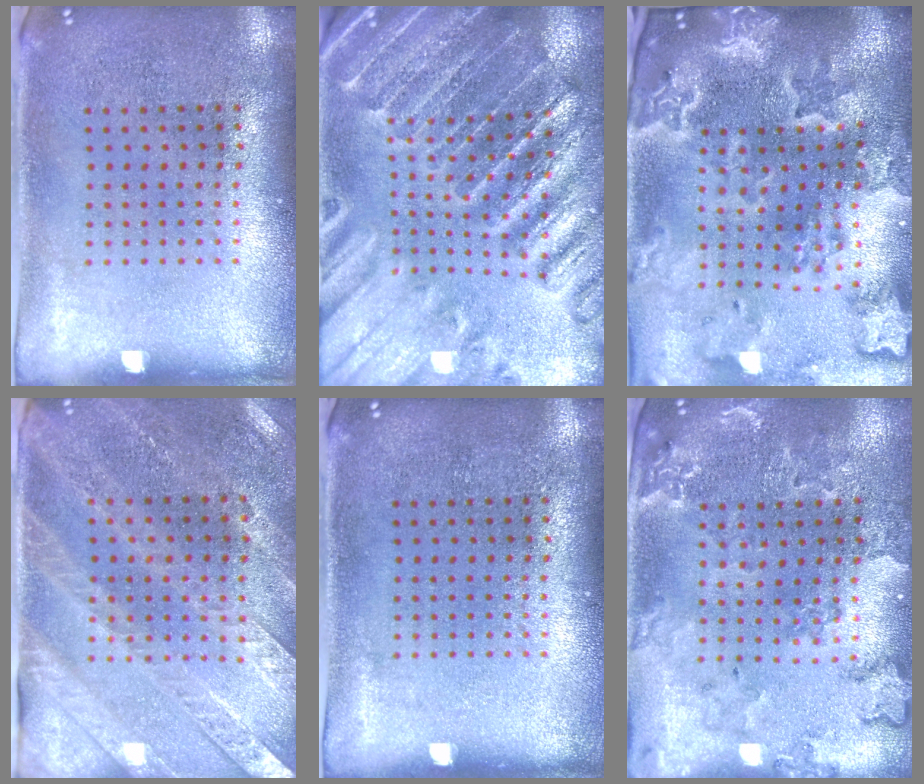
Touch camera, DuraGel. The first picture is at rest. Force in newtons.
{"total": 3.0, "press": 2.9, "slide": 0.4}
{"total": 4.6, "press": 3.7, "slide": 2.7}
{"total": 2.9, "press": 2.7, "slide": 1.3}
{"total": 0.0}
{"total": 0.9, "press": 0.9, "slide": 0.2}